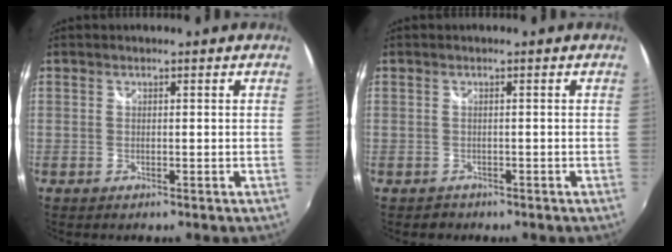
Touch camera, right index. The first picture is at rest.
{"total": 1.3, "force": [-0.9, 1.0, 0.1], "torque": [-0.006, -0.001, -0.010]}